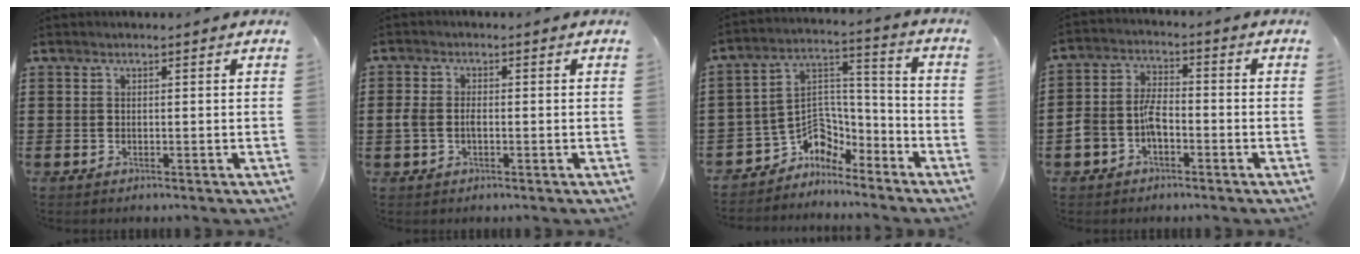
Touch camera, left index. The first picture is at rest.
{"total": 2.8, "force": [-0.4, 1.6, 2.2], "torque": [-0.059, -0.003, -0.012]}
{"total": 6.1, "force": [-4.4, 4.0, 1.0], "torque": [-0.035, -0.001, -0.087]}
{"total": 5.3, "force": [-2.5, 3.2, 3.4], "torque": [-0.090, 0.006, -0.053]}